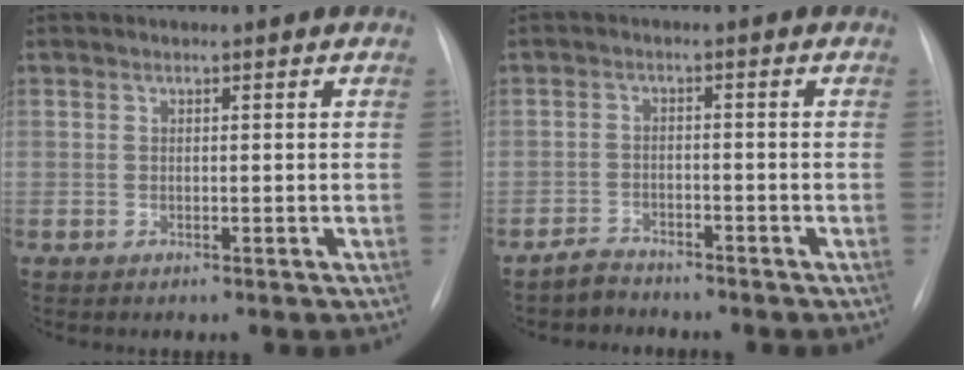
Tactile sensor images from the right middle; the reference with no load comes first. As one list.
[{"total": 2.7, "force": [-2.6, 0.8, -0.4], "torque": [0.003, -0.004, -0.048]}]